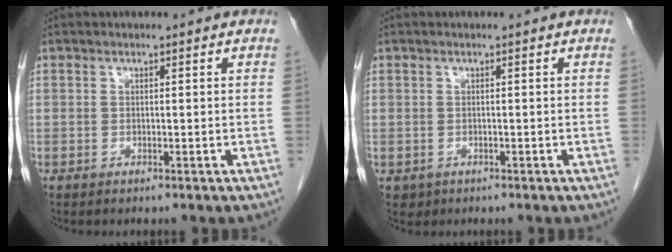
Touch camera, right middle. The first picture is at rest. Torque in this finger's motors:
{"motor_torque": [0.09, -0.08, -0.03, 0.00]}